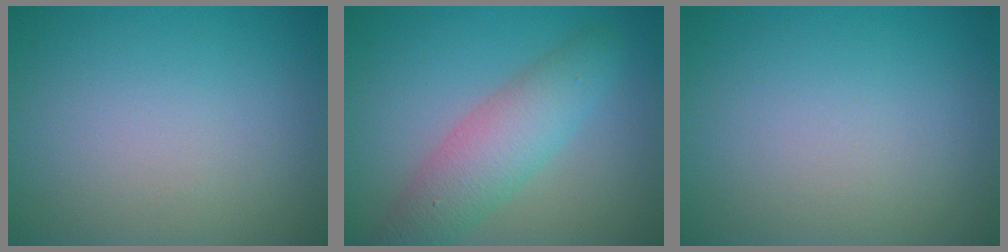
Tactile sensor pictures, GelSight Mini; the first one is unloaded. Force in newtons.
{"total": 5.1, "press": 5.1, "slide": 0.1}
{"total": 0.0}